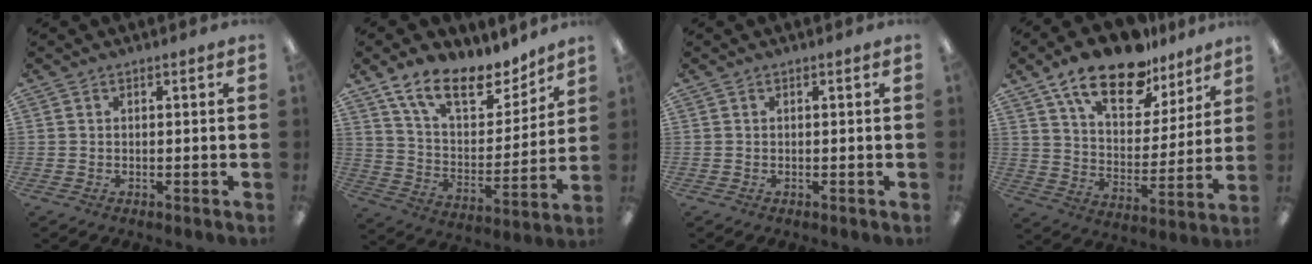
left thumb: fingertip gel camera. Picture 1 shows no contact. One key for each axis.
{"total": 17.0, "fx": 12.2, "fy": 7.4, "fz": 9.2, "tx": -0.167, "ty": -0.070, "tz": 0.218}
{"total": 0.0}
{"total": 19.2, "fx": 13.5, "fy": 8.7, "fz": 10.5, "tx": -0.182, "ty": -0.071, "tz": 0.233}